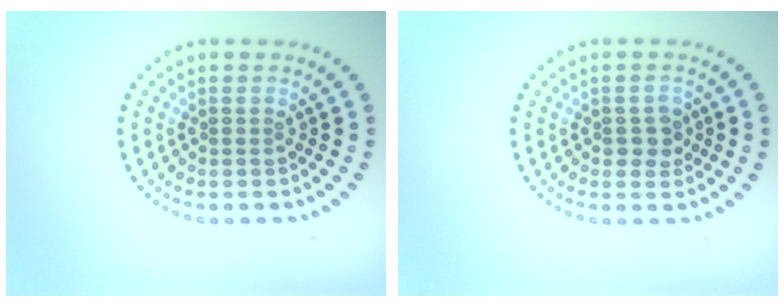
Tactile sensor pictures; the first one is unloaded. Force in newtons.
{"total": 1.9, "press": 1.8, "slide": 0.6}